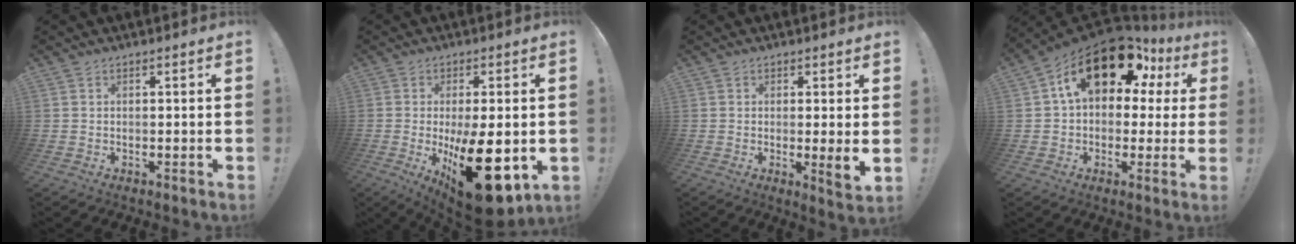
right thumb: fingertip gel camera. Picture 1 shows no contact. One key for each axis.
{"total": 22.0, "fx": -4.3, "fy": 8.5, "fz": 19.8, "tx": -0.297, "ty": 0.005, "tz": -0.045}
{"total": 4.3, "fx": 0.4, "fy": -0.1, "fz": 4.3, "tx": -0.050, "ty": -0.018, "tz": 0.008}
{"total": 19.7, "fx": 9.0, "fy": 11.0, "fz": 13.7, "tx": -0.200, "ty": -0.034, "tz": 0.158}